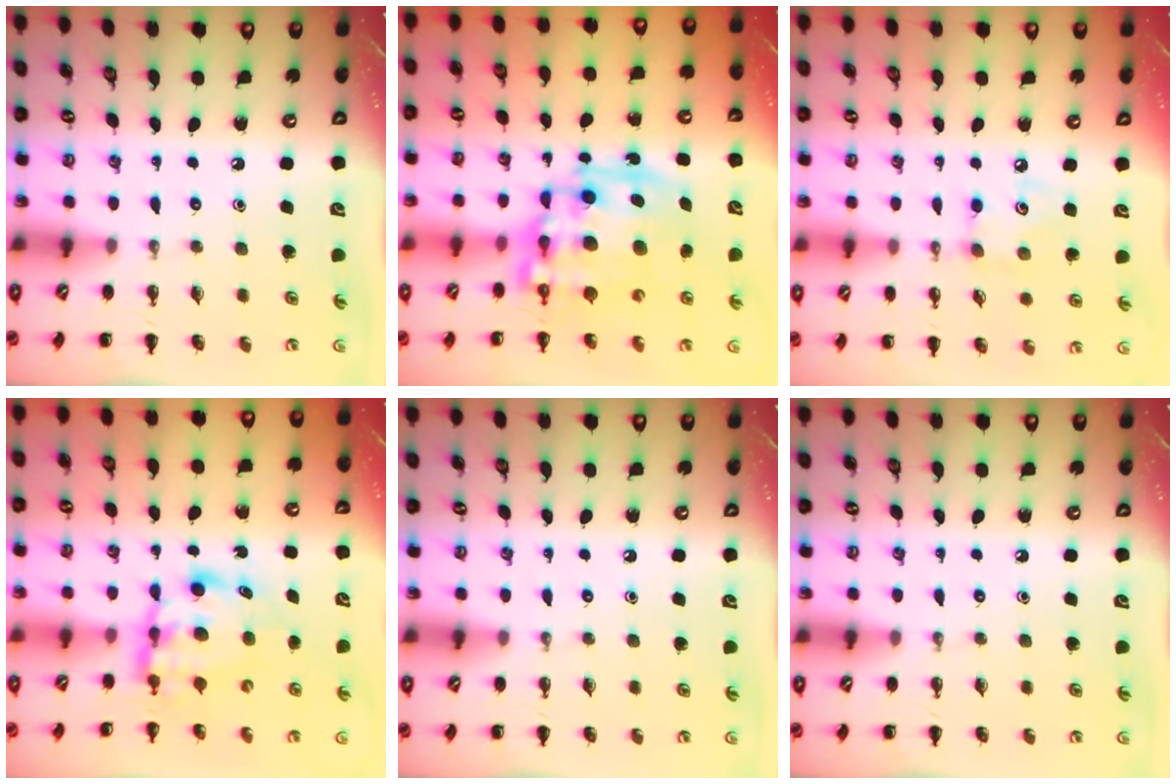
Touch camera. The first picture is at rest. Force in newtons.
{"total": 15.5, "press": 15.1, "slide": 3.3}
{"total": 5.1, "press": 5.0, "slide": 0.7}
{"total": 5.6, "press": 5.6, "slide": 0.5}
{"total": 0.0}
{"total": 0.0}